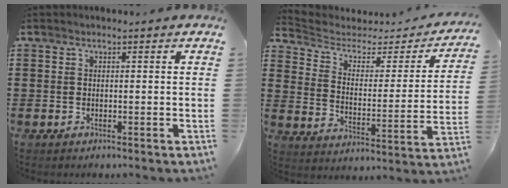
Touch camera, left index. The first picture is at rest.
{"total": 3.4, "force": [2.2, 2.1, 1.4], "torque": [-0.048, -0.016, 0.029]}